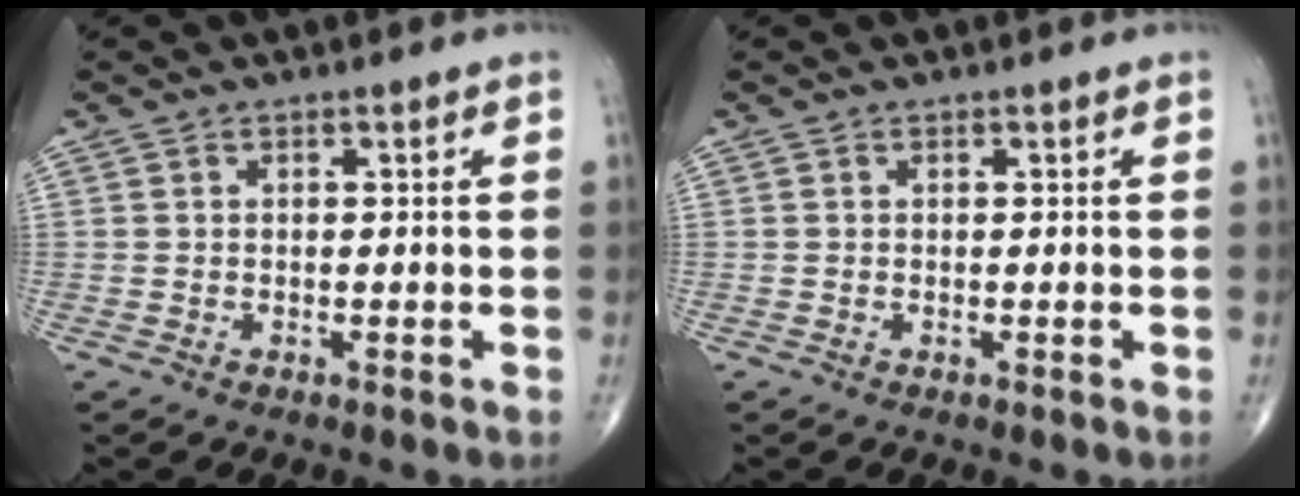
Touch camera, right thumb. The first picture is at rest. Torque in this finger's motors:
{"motor_torque": [0.21, 0.04, 0.32, 0.09, -0.07]}